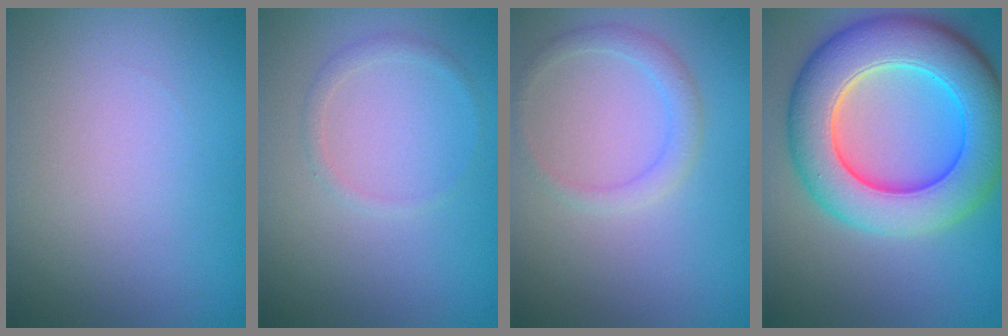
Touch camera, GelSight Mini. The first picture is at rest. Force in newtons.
{"total": 1.0, "press": 1.0, "slide": 0.1}
{"total": 1.7, "press": 1.7, "slide": 0.2}
{"total": 10.6, "press": 10.5, "slide": 0.3}